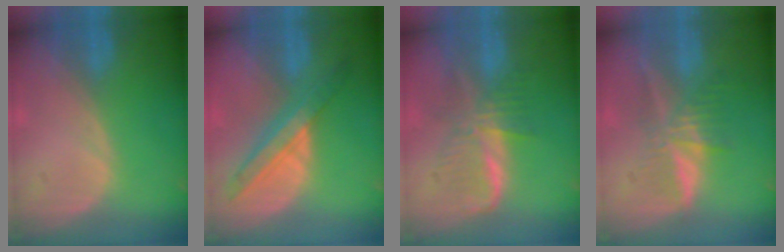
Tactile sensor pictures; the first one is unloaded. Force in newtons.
{"total": 6.6, "press": 6.5, "slide": 1.2}
{"total": 6.1, "press": 6.1, "slide": 0.4}
{"total": 5.9, "press": 5.5, "slide": 2.2}